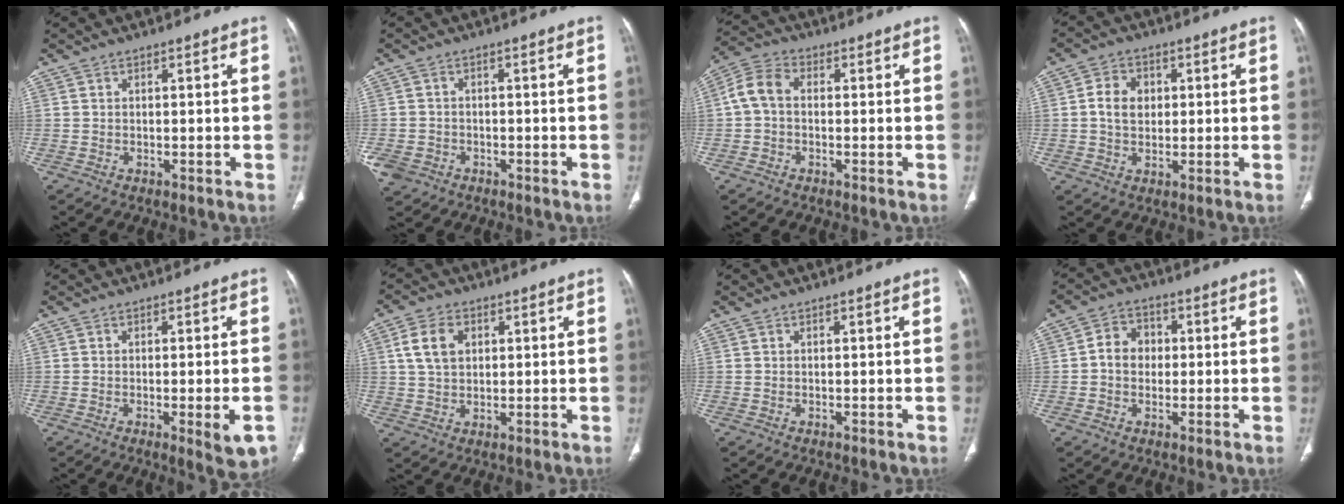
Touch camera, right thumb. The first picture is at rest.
{"total": 5.1, "force": [-2.5, 4.1, 1.5], "torque": [-0.040, 0.012, -0.039]}
{"total": 6.0, "force": [0.0, 4.2, 4.3], "torque": [-0.083, 0.019, -0.011]}
{"total": 5.8, "force": [0.7, 4.6, 3.6], "torque": [-0.046, 0.002, 0.010]}
{"total": 5.9, "force": [-2.2, 1.5, 5.3], "torque": [-0.063, -0.004, -0.023]}
{"total": 7.1, "force": [2.2, 4.9, 4.6], "torque": [-0.073, -0.001, 0.041]}
{"total": 0.0}
{"total": 5.9, "force": [0.1, 4.9, 3.2], "torque": [-0.030, 0.016, -0.007]}